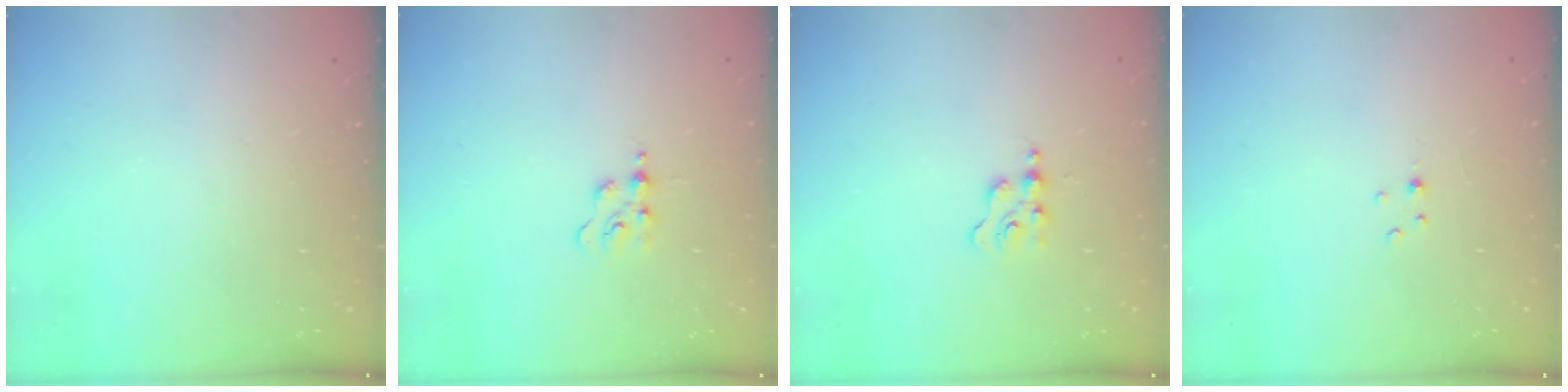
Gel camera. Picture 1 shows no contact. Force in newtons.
{"total": 2.8, "press": 2.7, "slide": 0.5}
{"total": 1.9, "press": 1.9, "slide": 0.2}
{"total": 1.5, "press": 1.4, "slide": 0.2}